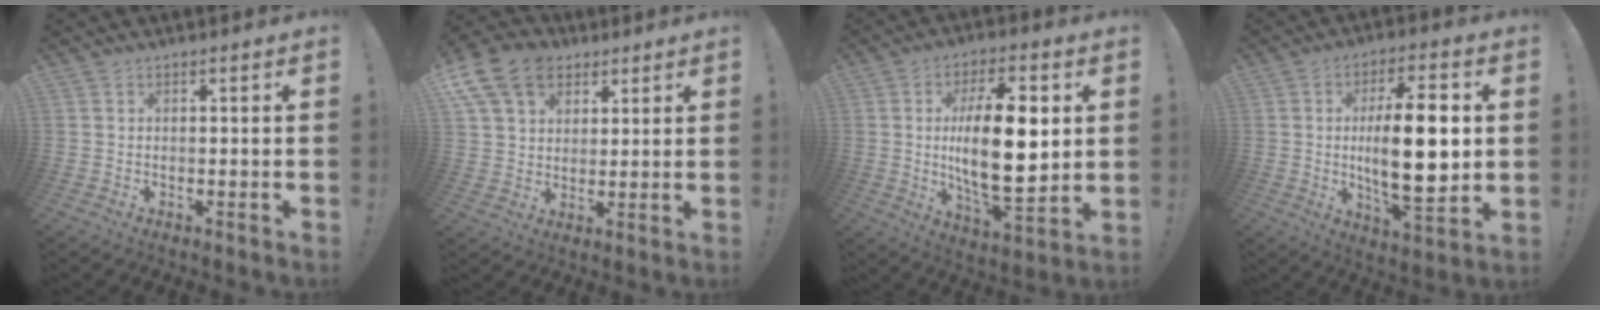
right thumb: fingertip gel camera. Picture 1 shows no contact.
{"total": 15.0, "force": [7.0, 11.0, 7.4], "torque": [-0.125, -0.027, 0.138]}
{"total": 20.3, "force": [2.3, 8.3, 18.4], "torque": [-0.318, -0.010, 0.030]}
{"total": 18.5, "force": [1.0, 6.3, 17.4], "torque": [-0.289, -0.013, 0.004]}